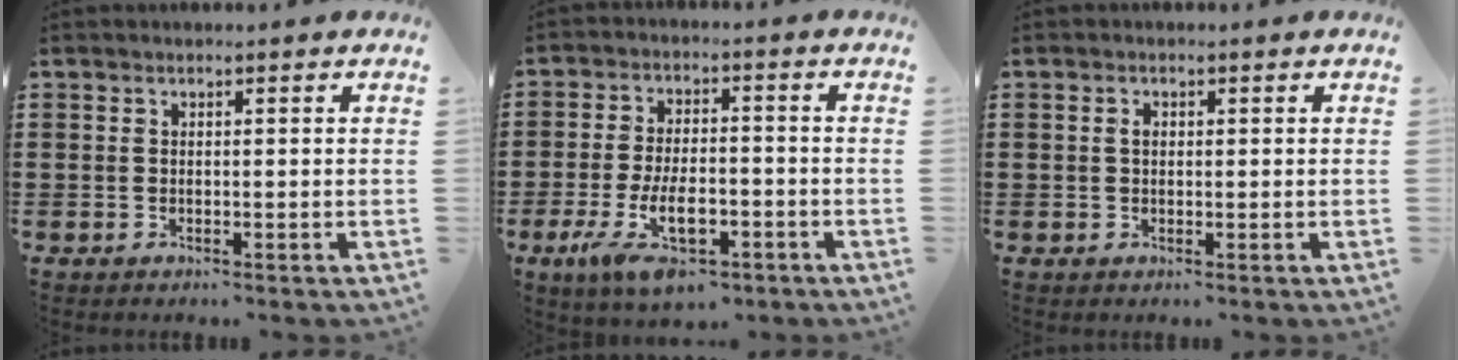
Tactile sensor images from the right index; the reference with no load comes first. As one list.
[{"total": 9.9, "force": [-4.7, 4.0, 7.8], "torque": [-0.155, -0.003, -0.085]}, {"total": 1.2, "force": [0.2, 0.8, 0.9], "torque": [-0.020, 0.005, 0.002]}]